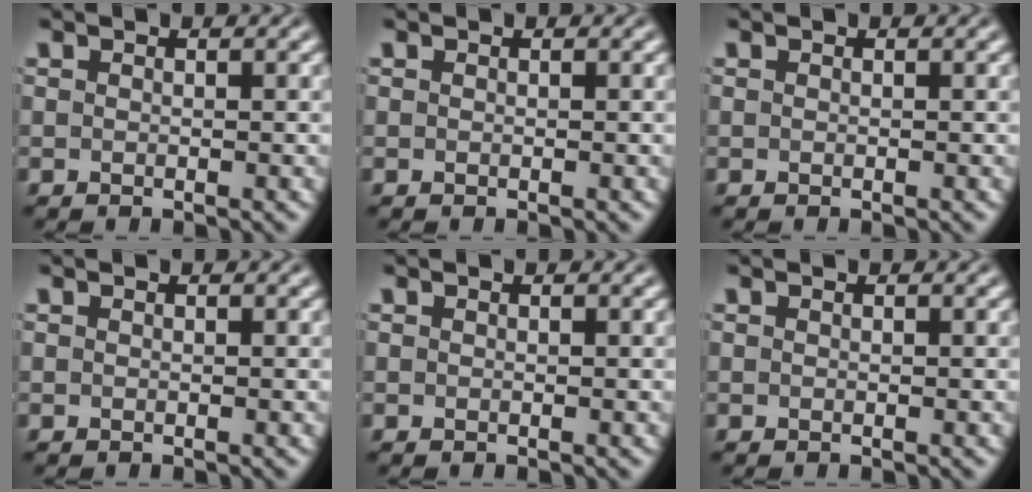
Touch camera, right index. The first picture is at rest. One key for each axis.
{"total": 0.0}
{"total": 0.0}
{"total": 0.0}
{"total": 0.0}
{"total": 0.0}